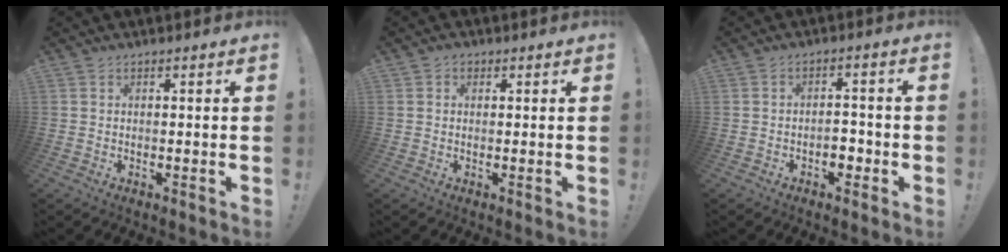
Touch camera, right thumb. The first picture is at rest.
{"total": 1.2, "force": [0.2, 1.1, 0.4], "torque": [-0.005, 0.003, 0.003]}
{"total": 4.5, "force": [-2.1, 2.7, 2.9], "torque": [-0.039, 0.008, -0.038]}